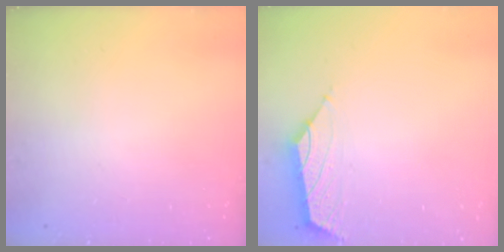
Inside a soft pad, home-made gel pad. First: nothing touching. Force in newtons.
{"total": 1.6, "press": 1.4, "slide": 0.7}